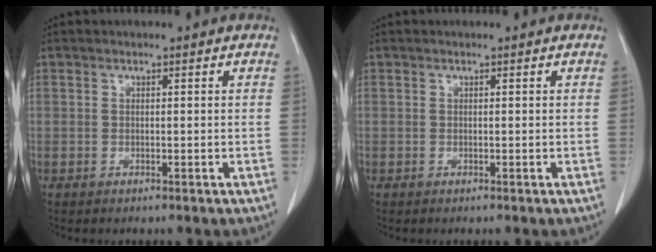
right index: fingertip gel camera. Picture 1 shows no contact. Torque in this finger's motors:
{"motor_torque": [-0.07, 0.05, -0.01, 0.00]}